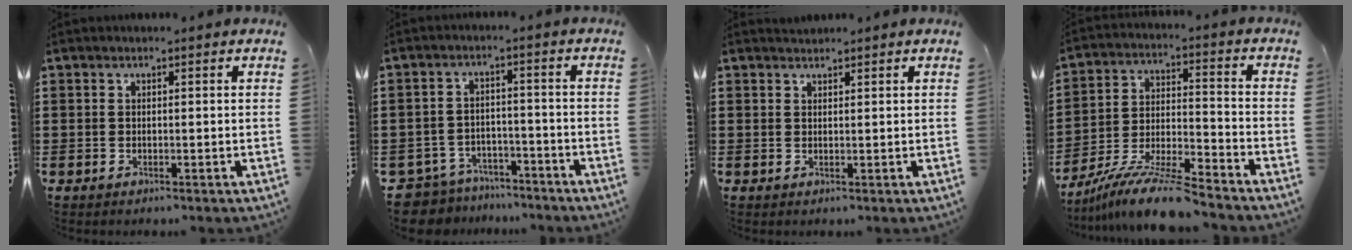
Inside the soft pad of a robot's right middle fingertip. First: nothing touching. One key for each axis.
{"total": 5.4, "fx": -5.3, "fy": 1.3, "fz": 0.1, "tx": -0.027, "ty": 0.006, "tz": -0.115}
{"total": 1.1, "fx": 1.0, "fy": 0.1, "fz": -0.2, "tx": 0.000, "ty": -0.002, "tz": 0.021}
{"total": 10.9, "fx": -9.9, "fy": 0.5, "fz": 4.7, "tx": -0.088, "ty": 0.014, "tz": -0.192}